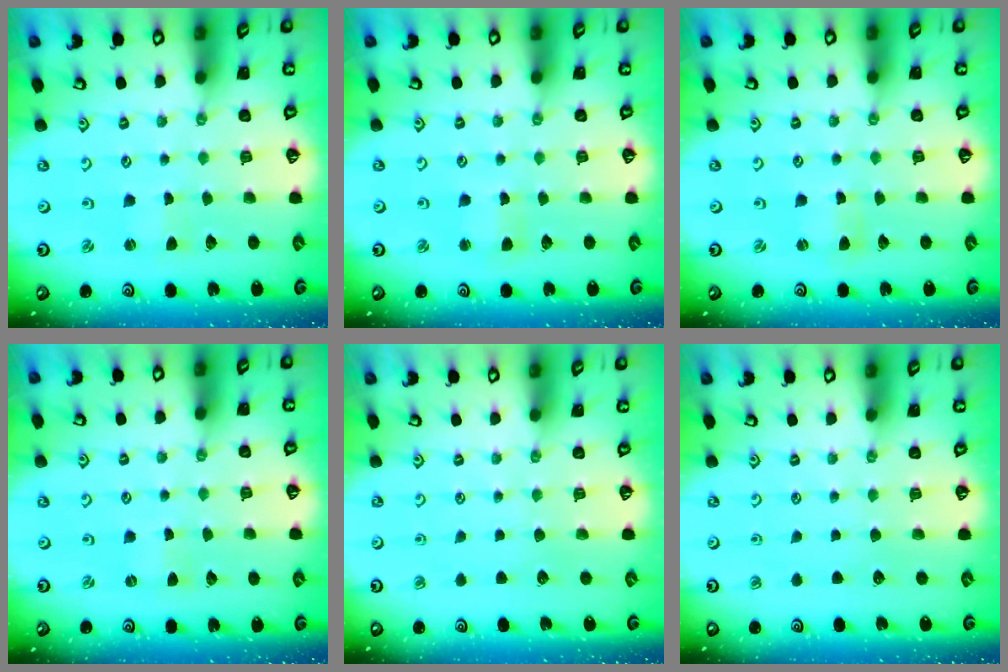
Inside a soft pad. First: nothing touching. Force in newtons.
{"total": 3.1, "press": 3.1, "slide": 0.3}
{"total": 0.7, "press": 0.7, "slide": 0.1}
{"total": 0.0}
{"total": 0.0}
{"total": 0.0}